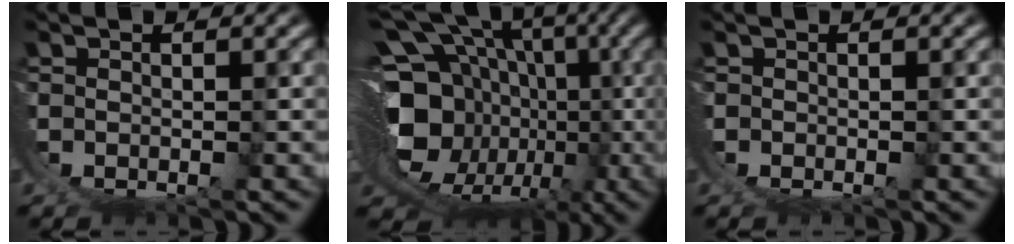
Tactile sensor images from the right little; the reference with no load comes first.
{"total": 21.5, "force": [1.7, 17.1, 12.9], "torque": [-0.251, -0.032, 0.028]}
{"total": 0.0}